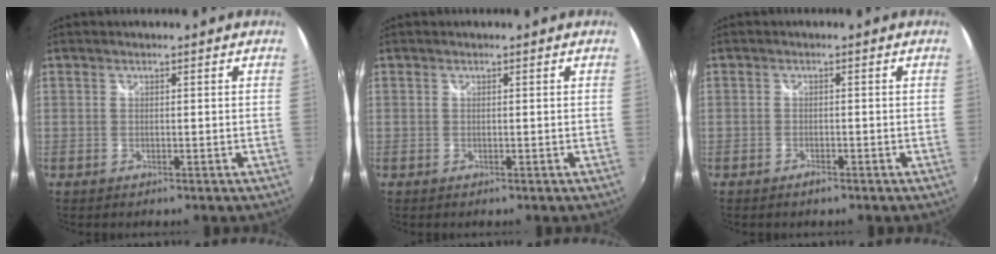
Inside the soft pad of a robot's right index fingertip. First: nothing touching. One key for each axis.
{"total": 0.0}
{"total": 1.4, "fx": -1.1, "fy": 0.5, "fz": 0.6, "tx": -0.011, "ty": 0.000, "tz": -0.021}